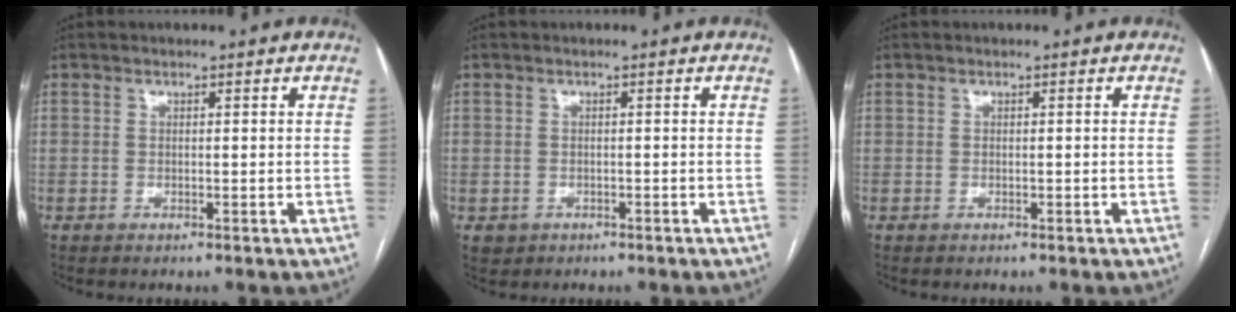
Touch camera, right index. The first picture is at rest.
{"total": 1.7, "force": [-0.8, 1.4, 0.3], "torque": [-0.009, 0.002, -0.004]}
{"total": 0.0}